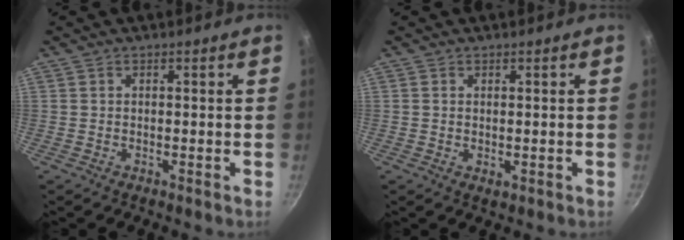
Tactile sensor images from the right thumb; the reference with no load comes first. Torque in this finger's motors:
{"motor_torque": [-0.16, -0.07, -0.26, 0.01, -0.05]}